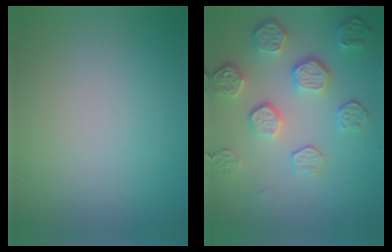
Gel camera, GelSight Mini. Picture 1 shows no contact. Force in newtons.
{"total": 5.6, "press": 4.2, "slide": 3.7}